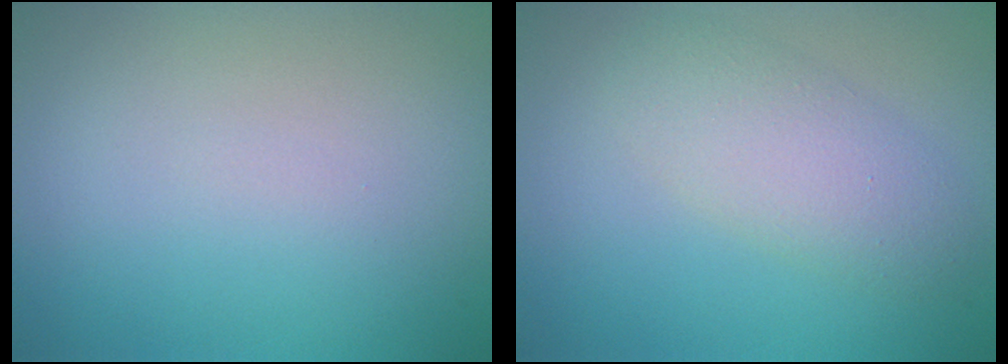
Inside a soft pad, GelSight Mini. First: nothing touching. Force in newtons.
{"total": 3.8, "press": 3.8, "slide": 0.1}